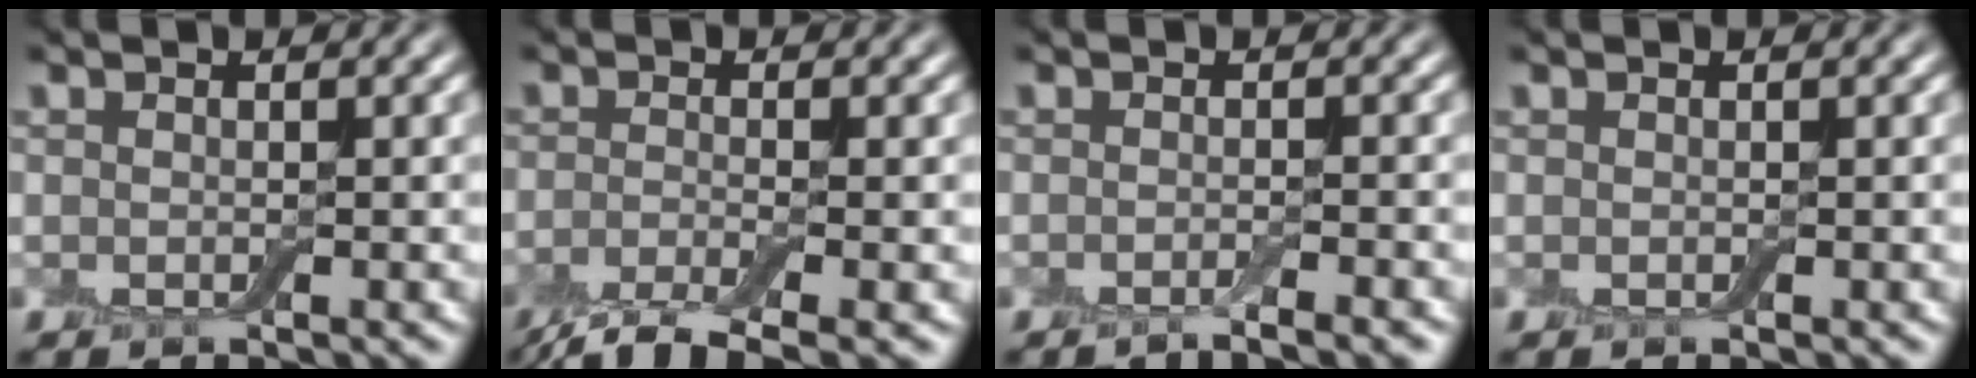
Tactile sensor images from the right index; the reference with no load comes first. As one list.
[{"total": 4.6, "force": [-3.2, 1.2, 3.1], "torque": [-0.055, -0.010, -0.066]}, {"total": 1.8, "force": [-1.2, 0.2, 1.3], "torque": [-0.010, -0.001, -0.023]}, {"total": 0.0}]